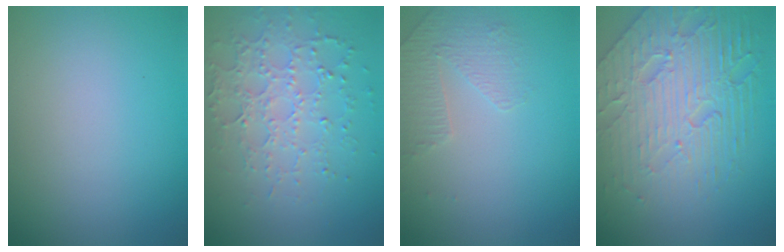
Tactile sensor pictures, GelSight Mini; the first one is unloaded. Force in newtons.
{"total": 3.5, "press": 3.2, "slide": 1.4}
{"total": 1.6, "press": 1.2, "slide": 1.1}
{"total": 8.4, "press": 5.7, "slide": 6.2}